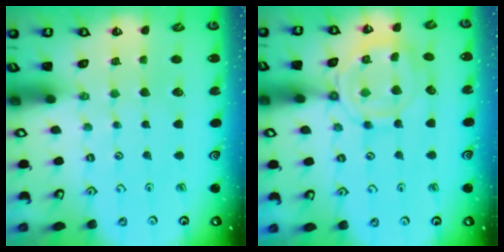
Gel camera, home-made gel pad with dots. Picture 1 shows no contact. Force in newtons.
{"total": 12.4, "press": 12.3, "slide": 1.3}